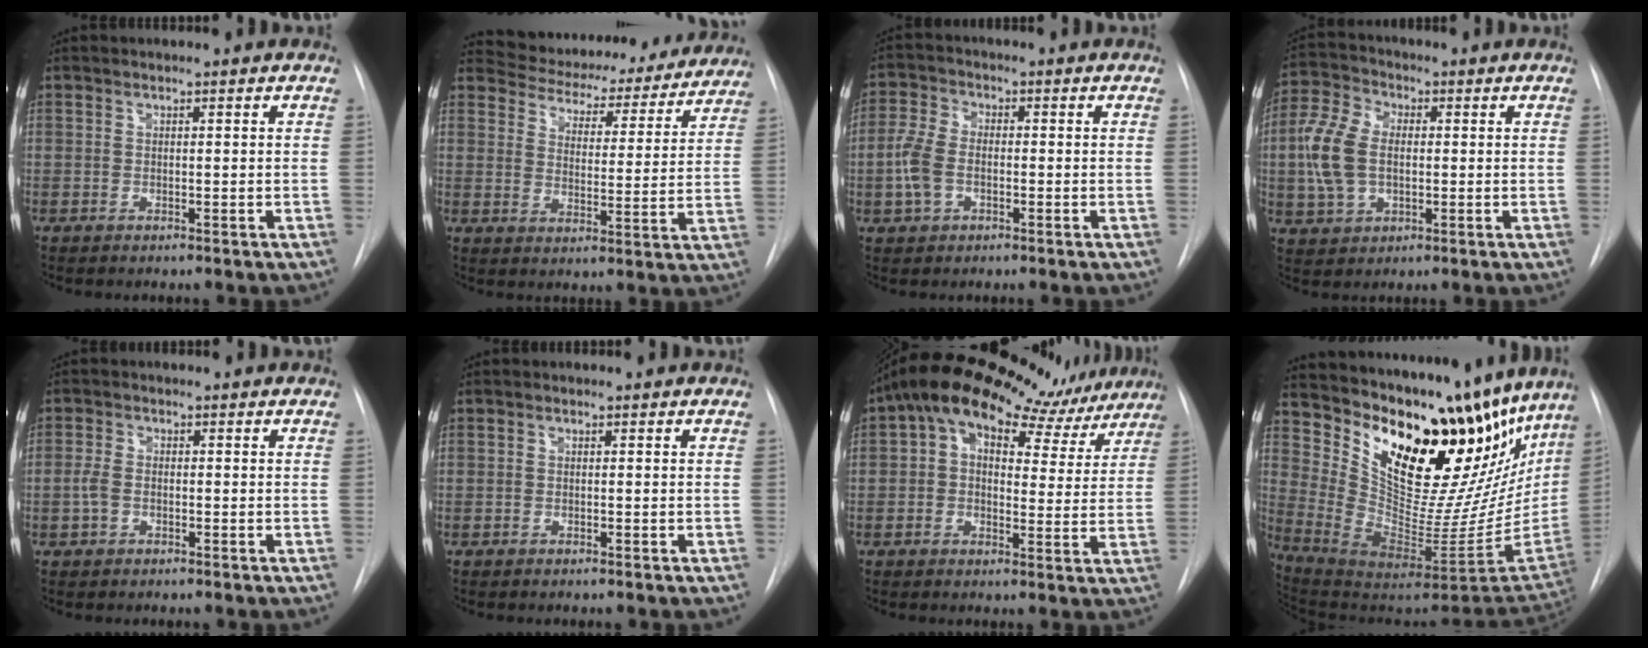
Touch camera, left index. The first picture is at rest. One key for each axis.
{"total": 19.3, "fx": 18.0, "fy": 6.1, "fz": 3.5, "tx": -0.024, "ty": -0.033, "tz": 0.198}
{"total": 5.7, "fx": -1.4, "fy": 3.7, "fz": 4.1, "tx": -0.109, "ty": 0.012, "tz": -0.030}
{"total": 9.5, "fx": 0.0, "fy": 6.1, "fz": 7.2, "tx": -0.179, "ty": 0.018, "tz": 0.002}
{"total": 2.5, "fx": -0.7, "fy": 1.7, "fz": 1.6, "tx": -0.043, "ty": 0.004, "tz": -0.015}
{"total": 0.0}
{"total": 18.1, "fx": 13.6, "fy": 8.3, "fz": 8.6, "tx": -0.125, "ty": 0.059, "tz": 0.168}
{"total": 27.4, "fx": 22.1, "fy": 10.2, "fz": 12.5, "tx": -0.208, "ty": -0.043, "tz": 0.311}